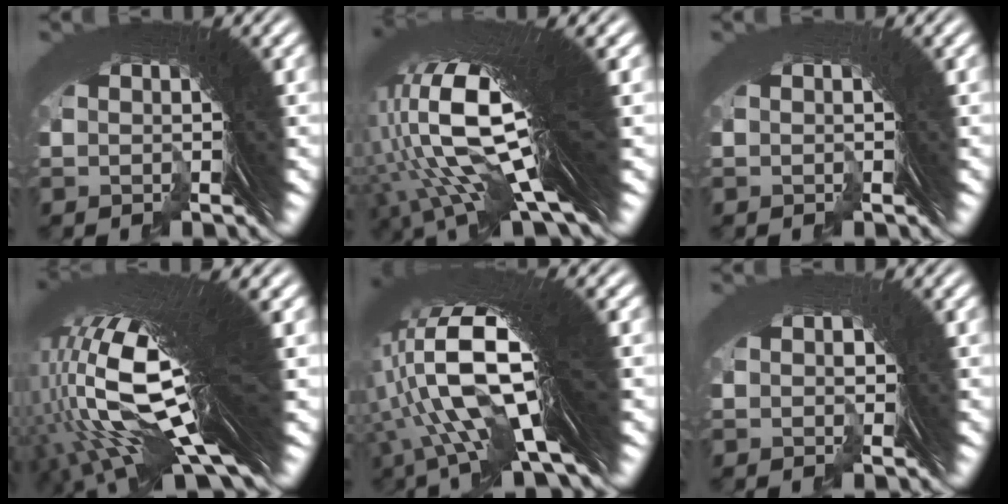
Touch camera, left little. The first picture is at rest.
{"total": 19.0, "force": [4.9, 6.1, 17.3], "torque": [-0.278, 0.028, 0.070]}
{"total": 0.6, "force": [-0.2, -0.2, -0.5], "torque": [0.007, 0.005, -0.006]}
{"total": 20.2, "force": [3.1, 6.0, 19.0], "torque": [-0.303, 0.022, 0.053]}
{"total": 12.7, "force": [3.1, 3.9, 11.7], "torque": [-0.182, 0.035, 0.023]}
{"total": 0.8, "force": [-0.5, 0.6, -0.2], "torque": [0.004, 0.001, -0.009]}